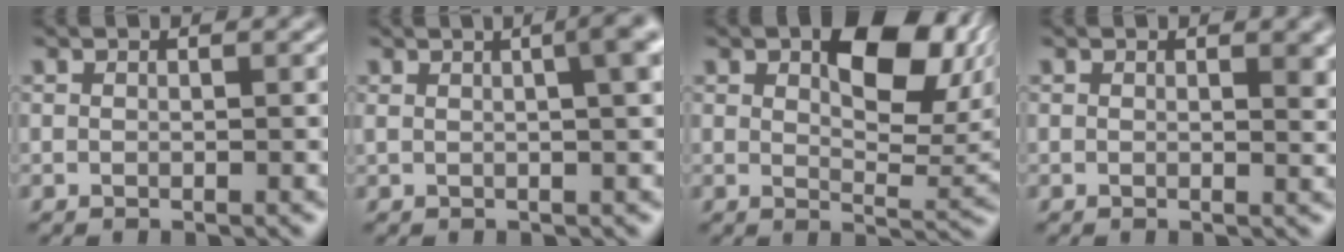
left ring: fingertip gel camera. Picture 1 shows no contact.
{"total": 5.8, "force": [2.0, 2.4, 4.9], "torque": [-0.026, 0.031, 0.004]}
{"total": 9.4, "force": [3.7, 4.5, 7.4], "torque": [-0.103, 0.000, 0.060]}
{"total": 2.1, "force": [0.9, 0.9, 1.6], "torque": [-0.018, 0.001, 0.017]}